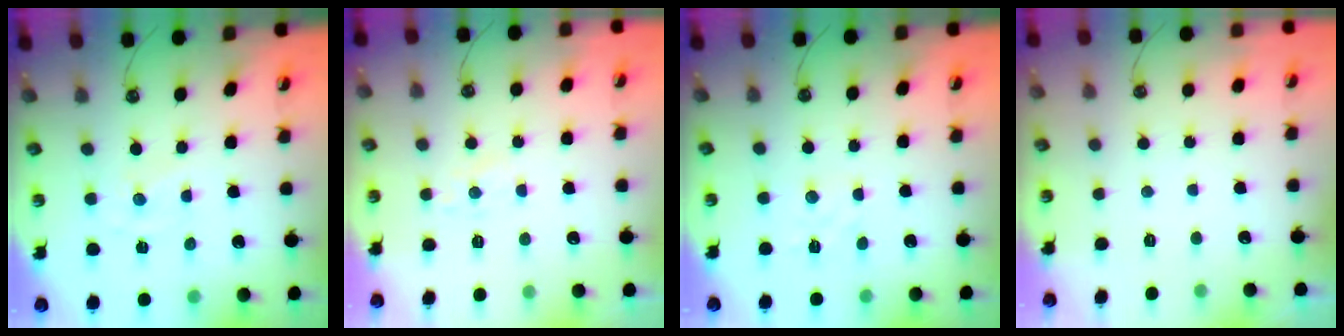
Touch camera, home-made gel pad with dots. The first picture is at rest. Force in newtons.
{"total": 4.6, "press": 4.5, "slide": 1.0}
{"total": 2.8, "press": 2.7, "slide": 0.4}
{"total": 0.0}